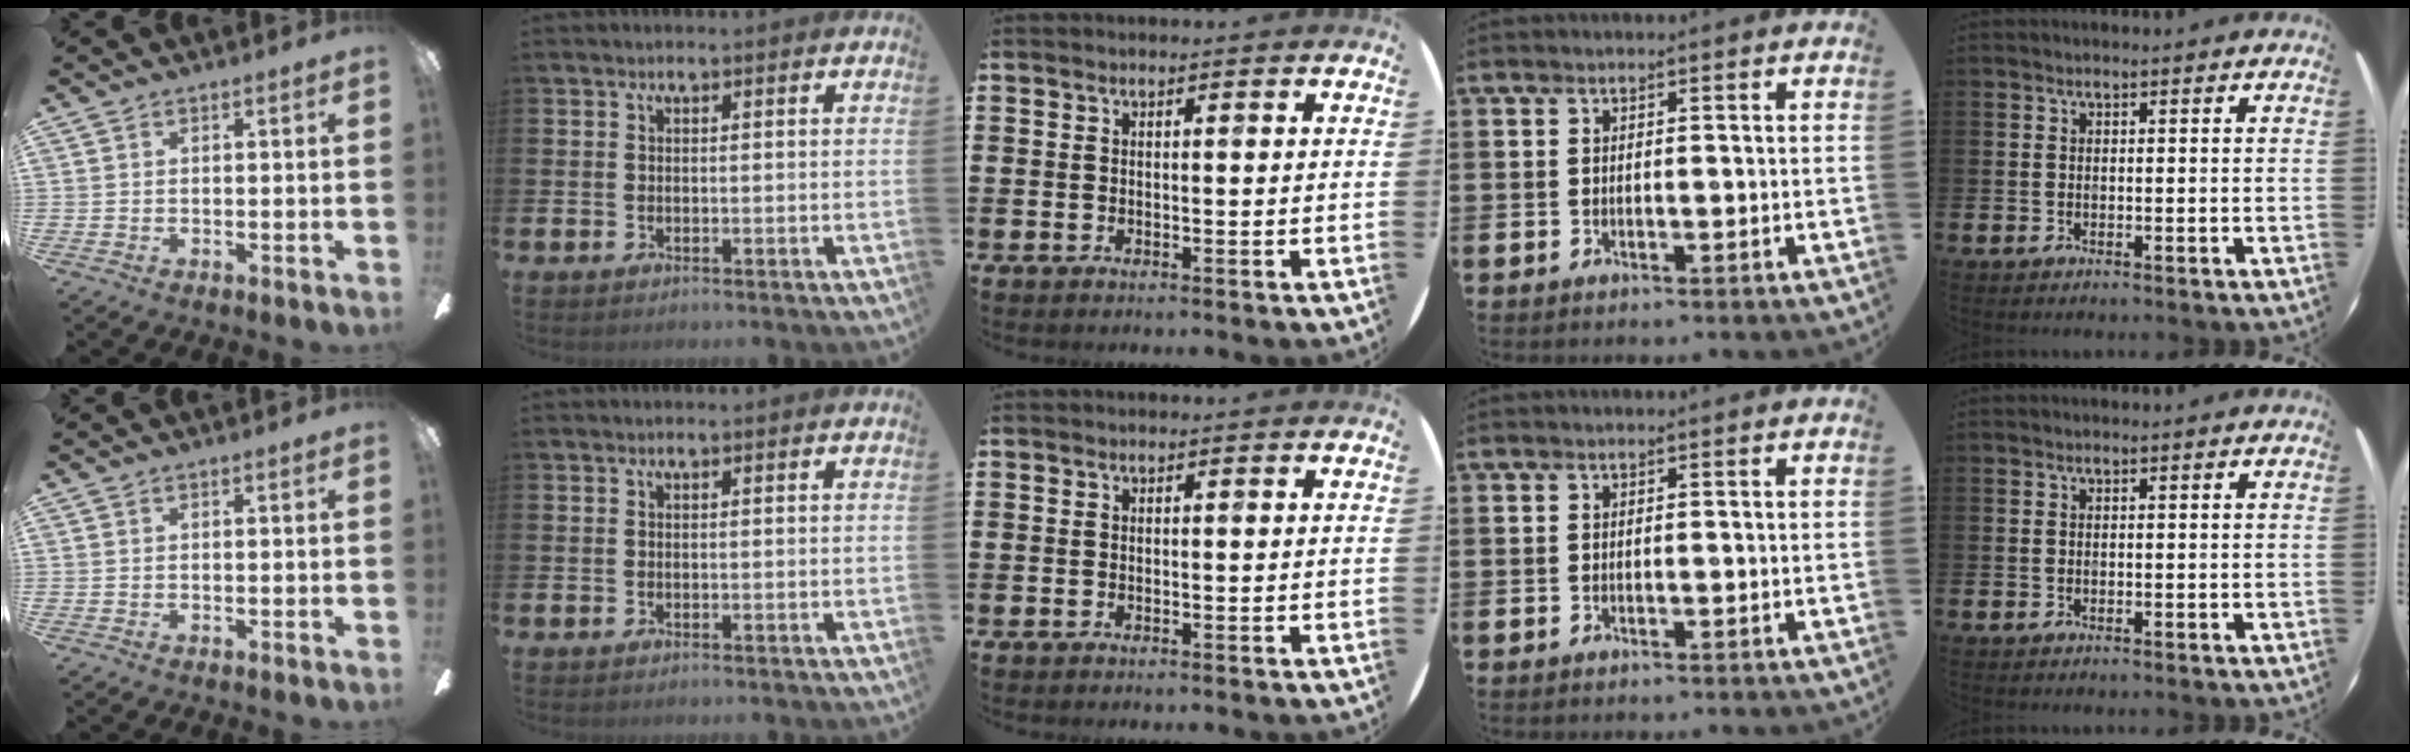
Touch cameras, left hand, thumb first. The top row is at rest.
{}